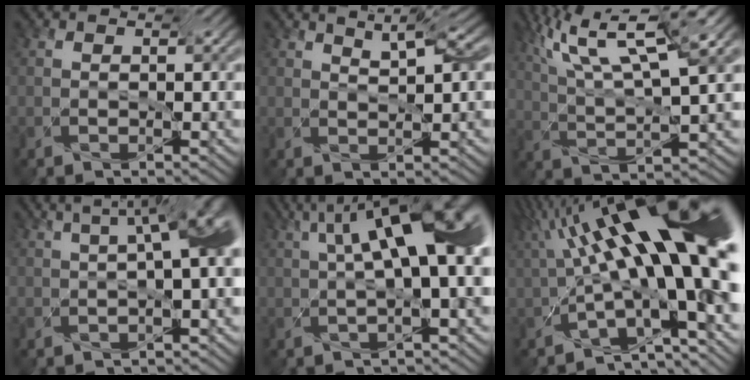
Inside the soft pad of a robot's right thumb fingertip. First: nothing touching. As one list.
[{"total": 4.9, "force": [3.6, 0.8, 3.3], "torque": [-0.051, 0.013, 0.053]}, {"total": 11.8, "force": [5.9, 3.5, 9.6], "torque": [-0.203, 0.011, 0.104]}, {"total": 13.5, "force": [3.0, 5.0, 12.1], "torque": [-0.121, 0.069, 0.032]}, {"total": 13.9, "force": [3.1, 5.0, 12.6], "torque": [-0.164, 0.057, 0.035]}, {"total": 15.7, "force": [2.3, 4.7, 14.9], "torque": [-0.235, 0.033, 0.042]}]